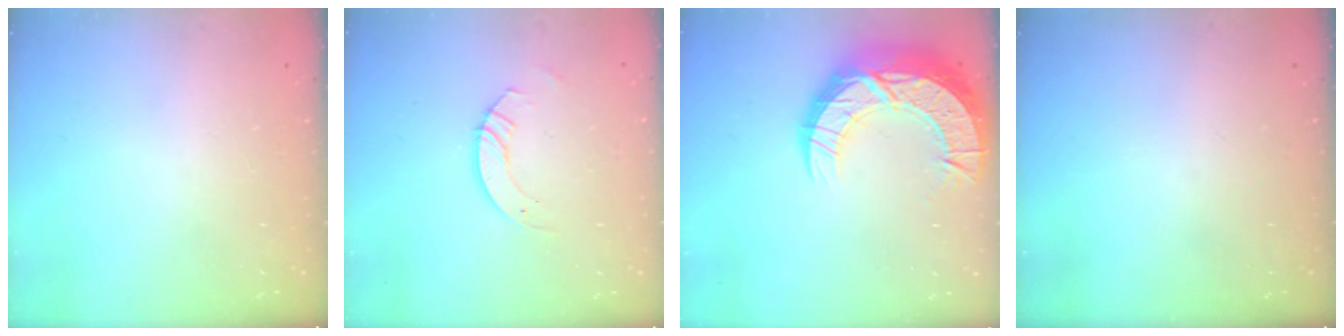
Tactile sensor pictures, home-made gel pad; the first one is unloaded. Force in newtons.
{"total": 3.2, "press": 3.2, "slide": 0.2}
{"total": 24.0, "press": 23.9, "slide": 1.9}
{"total": 0.0}